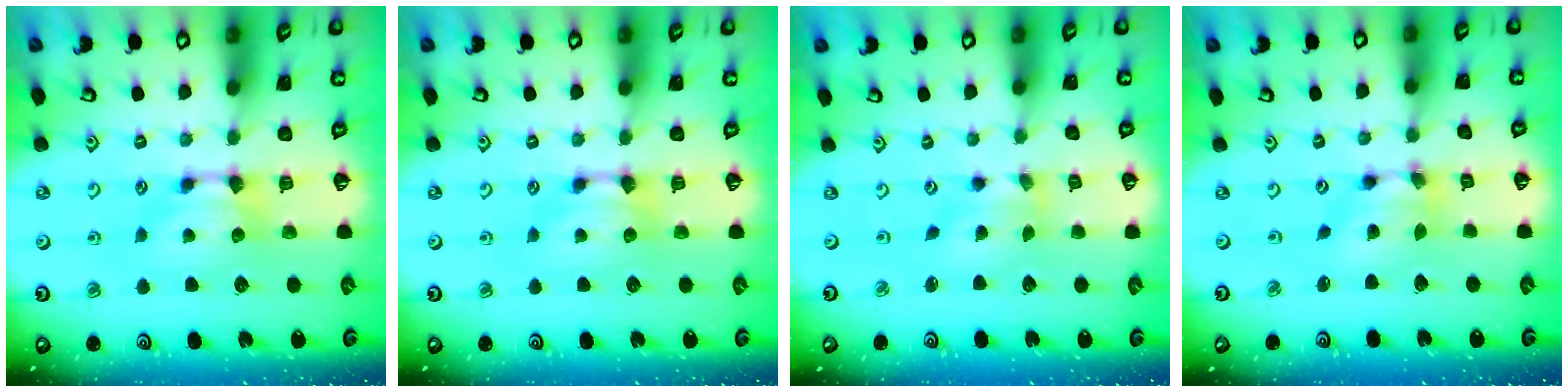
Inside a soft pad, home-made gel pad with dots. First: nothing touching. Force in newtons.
{"total": 0.0}
{"total": 1.4, "press": 0.3, "slide": 1.4}
{"total": 5.3, "press": 4.9, "slide": 1.8}